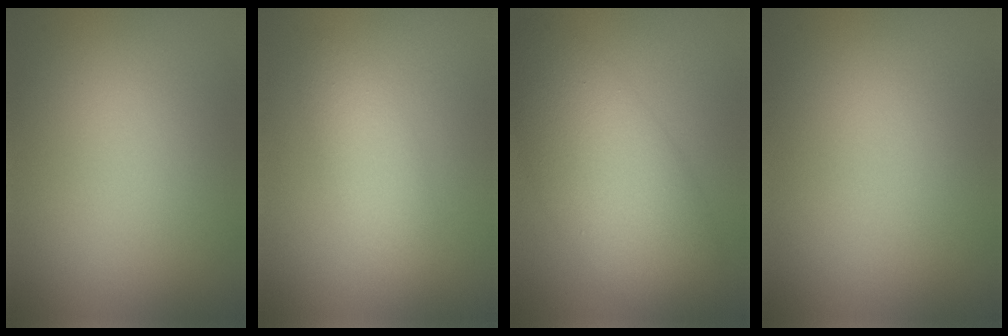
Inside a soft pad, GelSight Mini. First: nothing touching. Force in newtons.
{"total": 2.5, "press": 2.5, "slide": 0.1}
{"total": 8.4, "press": 8.4, "slide": 0.2}
{"total": 0.0}